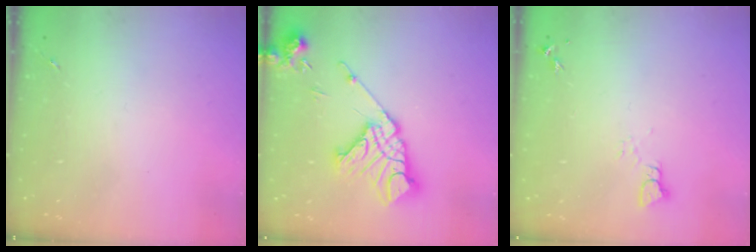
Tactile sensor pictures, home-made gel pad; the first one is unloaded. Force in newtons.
{"total": 18.0, "press": 17.9, "slide": 2.5}
{"total": 2.2, "press": 2.2, "slide": 0.2}